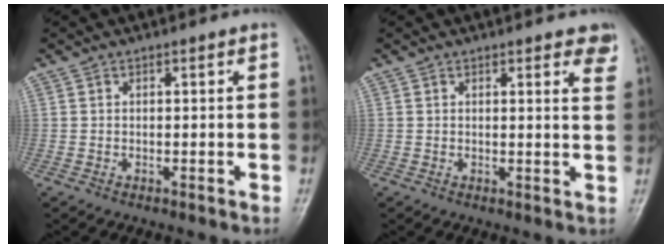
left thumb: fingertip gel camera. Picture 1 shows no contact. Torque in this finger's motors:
{"motor_torque": [-0.08, 0.07, -0.19, -0.20, 0.04]}